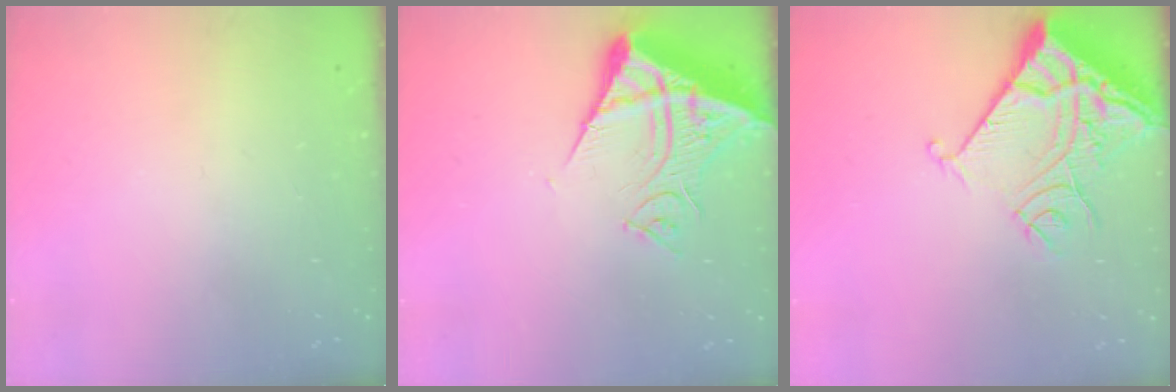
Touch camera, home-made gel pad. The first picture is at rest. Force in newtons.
{"total": 13.5, "press": 13.3, "slide": 1.8}
{"total": 13.1, "press": 13.0, "slide": 1.7}